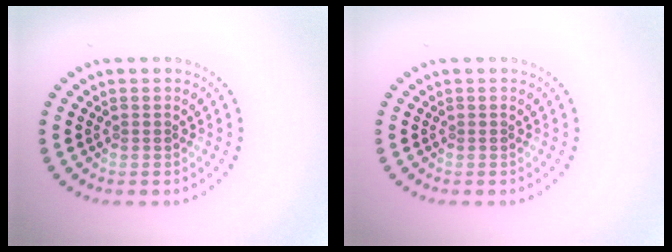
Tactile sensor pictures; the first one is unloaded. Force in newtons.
{"total": 0.0}